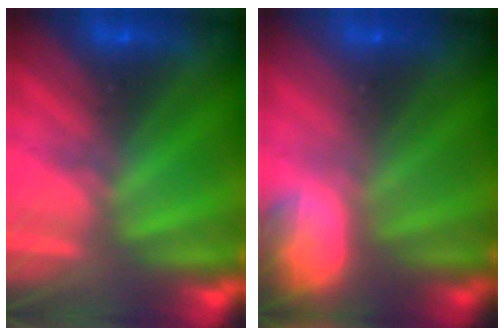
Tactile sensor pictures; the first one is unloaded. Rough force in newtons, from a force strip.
{"total": 9.7}